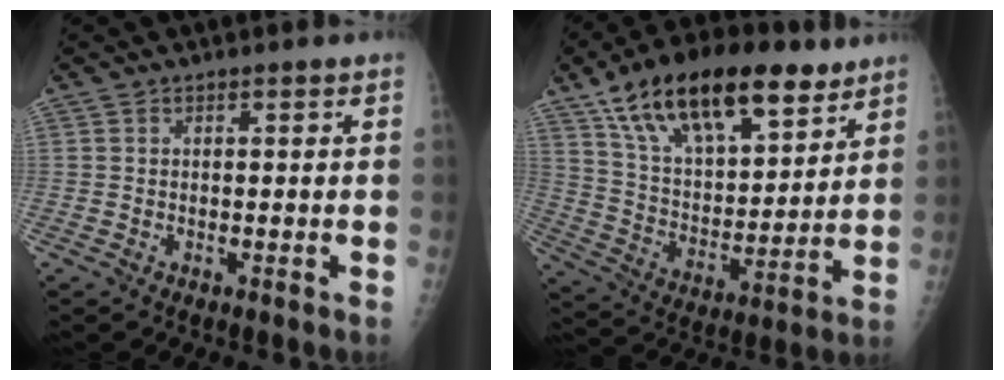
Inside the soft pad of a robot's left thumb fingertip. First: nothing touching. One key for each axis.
{"total": 24.9, "fx": 15.1, "fy": 11.0, "fz": 16.4, "tx": -0.249, "ty": -0.030, "tz": 0.262}